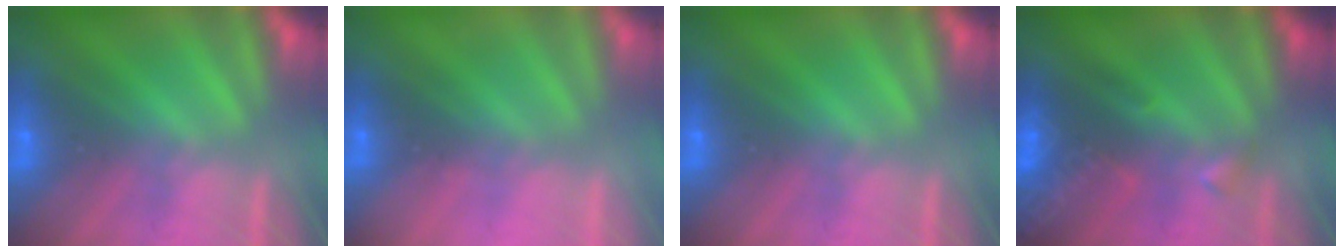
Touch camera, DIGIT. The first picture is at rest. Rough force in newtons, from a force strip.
{"total": 2.3}
{"total": 0.0}
{"total": 2.6}